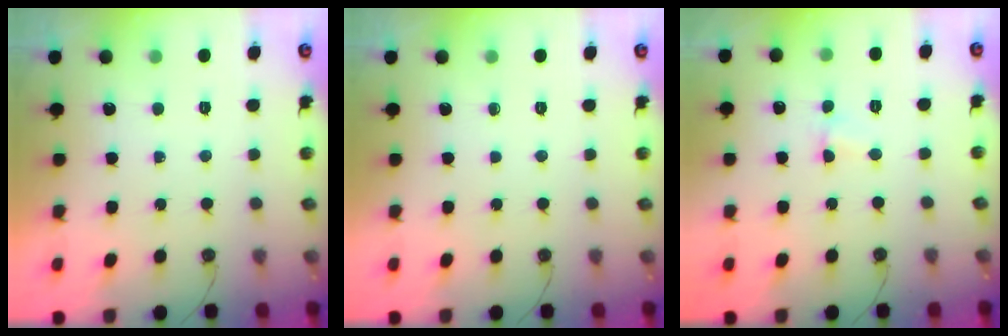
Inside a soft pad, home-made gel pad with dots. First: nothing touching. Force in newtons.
{"total": 0.0}
{"total": 2.8, "press": 1.1, "slide": 2.5}